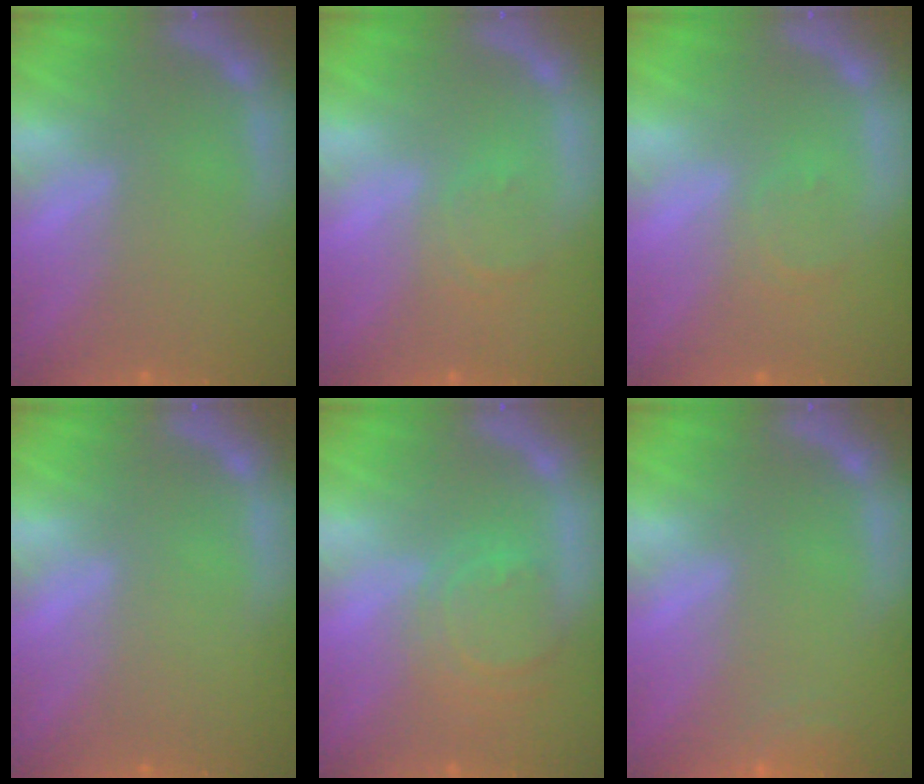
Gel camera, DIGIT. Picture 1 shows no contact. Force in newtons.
{"total": 1.9}
{"total": 1.5}
{"total": 0.0}
{"total": 4.5}
{"total": 2.5}